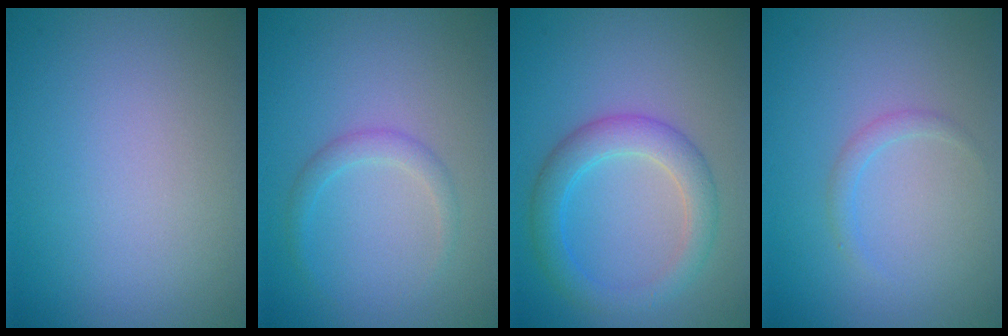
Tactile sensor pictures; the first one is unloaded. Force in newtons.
{"total": 1.5, "press": 1.5, "slide": 0.0}
{"total": 3.9, "press": 3.9, "slide": 0.1}
{"total": 1.0, "press": 1.0, "slide": 0.1}